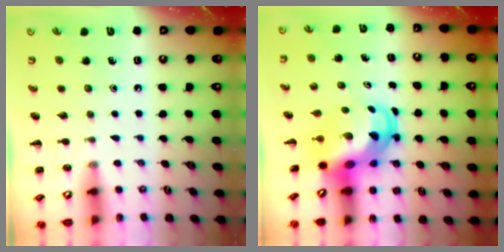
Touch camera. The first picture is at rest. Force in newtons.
{"total": 6.4, "press": 6.2, "slide": 1.6}